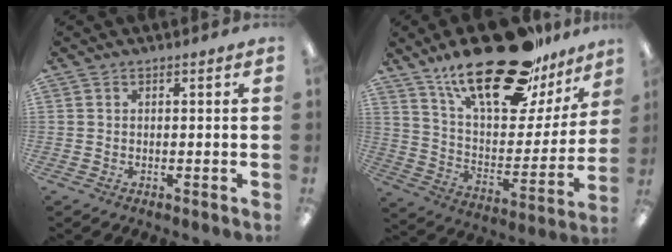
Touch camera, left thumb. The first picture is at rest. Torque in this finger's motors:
{"motor_torque": [2.32, 2.32, 1.42, -1.35, 0.09]}